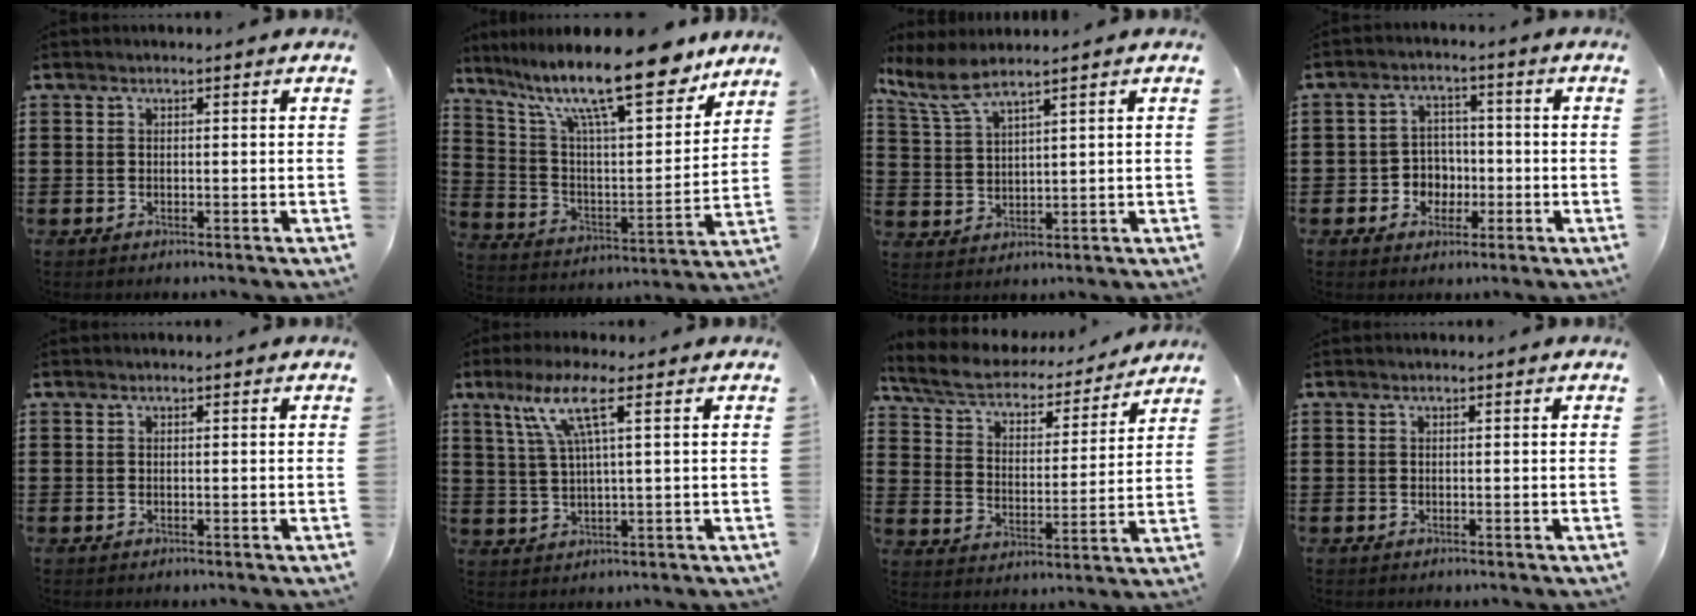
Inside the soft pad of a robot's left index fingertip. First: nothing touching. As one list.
[{"total": 16.7, "force": [12.5, 3.4, 10.6], "torque": [-0.217, -0.062, 0.210]}, {"total": 5.3, "force": [4.2, 0.7, 3.1], "torque": [-0.076, -0.010, 0.074]}, {"total": 4.3, "force": [-1.5, 3.8, 1.3], "torque": [-0.036, 0.009, -0.031]}, {"total": 0.0}, {"total": 7.5, "force": [3.2, 0.6, 6.7], "torque": [-0.138, 0.003, 0.053]}, {"total": 5.6, "force": [5.0, 1.3, 2.2], "torque": [-0.068, -0.035, 0.081]}, {"total": 0.0}]